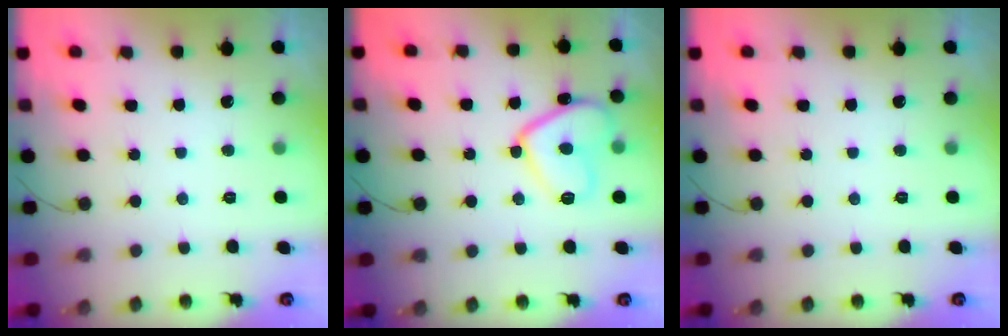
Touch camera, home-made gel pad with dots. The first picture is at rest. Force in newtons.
{"total": 13.0, "press": 13.0, "slide": 1.2}
{"total": 0.0}